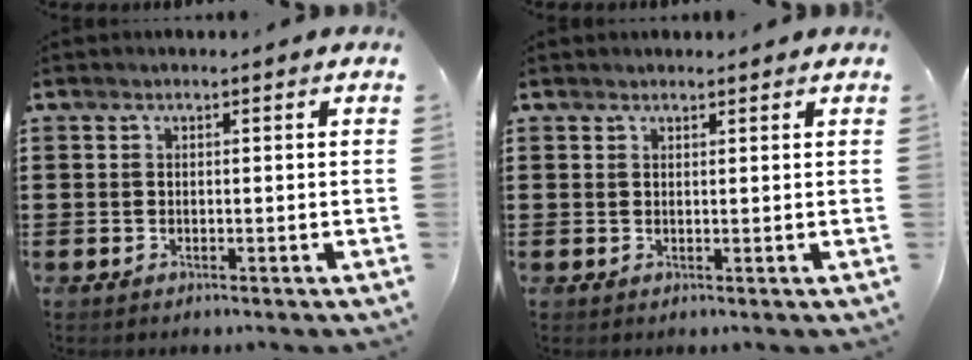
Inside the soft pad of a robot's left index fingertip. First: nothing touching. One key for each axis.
{"total": 1.0, "fx": 0.9, "fy": 0.2, "fz": 0.1, "tx": -0.004, "ty": 0.000, "tz": 0.019}